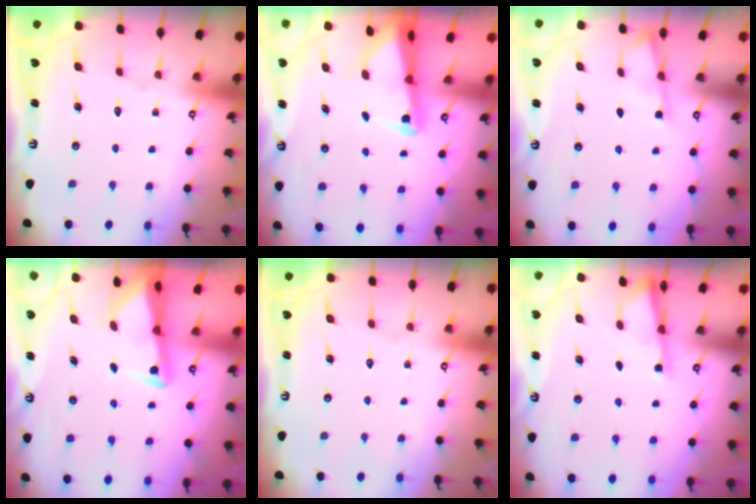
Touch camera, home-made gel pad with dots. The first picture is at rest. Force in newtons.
{"total": 2.7, "press": 2.7, "slide": 0.4}
{"total": 2.6, "press": 2.6, "slide": 0.5}
{"total": 2.2, "press": 2.1, "slide": 0.4}
{"total": 0.0}
{"total": 2.1, "press": 2.1, "slide": 0.3}